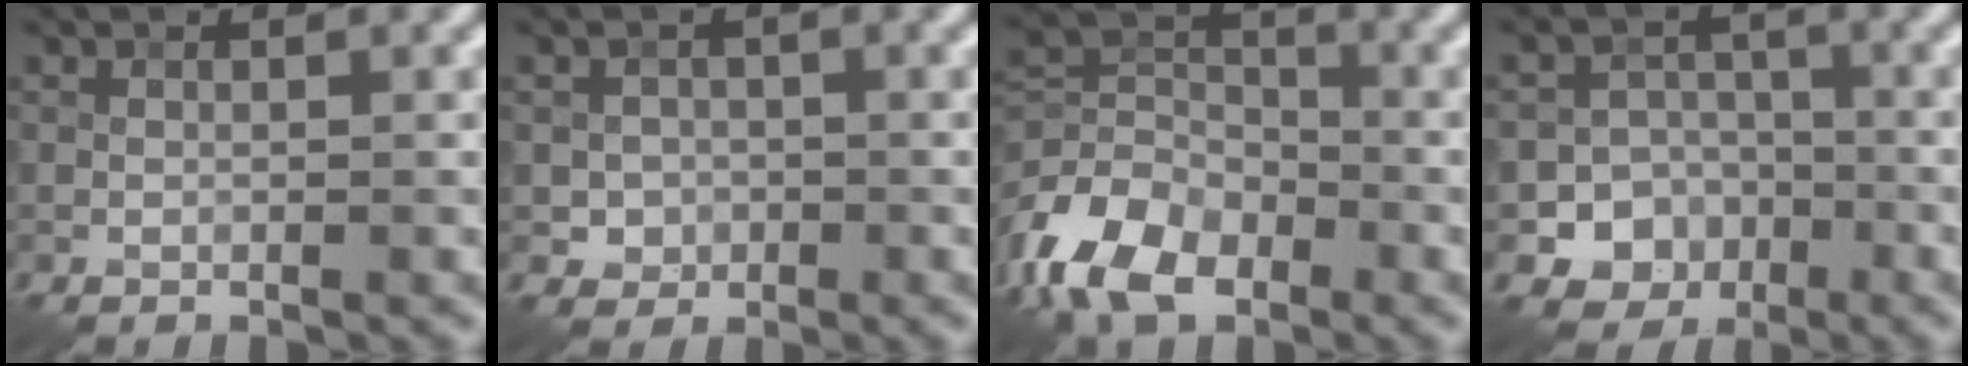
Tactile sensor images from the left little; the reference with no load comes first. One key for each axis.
{"total": 1.7, "fx": -0.3, "fy": 1.7, "fz": 0.3, "tx": 0.007, "ty": -0.002, "tz": -0.006}
{"total": 8.3, "fx": -4.6, "fy": 5.0, "fz": 4.8, "tx": -0.102, "ty": -0.004, "tz": -0.105}
{"total": 6.7, "fx": -3.1, "fy": 5.8, "fz": 1.0, "tx": 0.016, "ty": -0.012, "tz": -0.067}